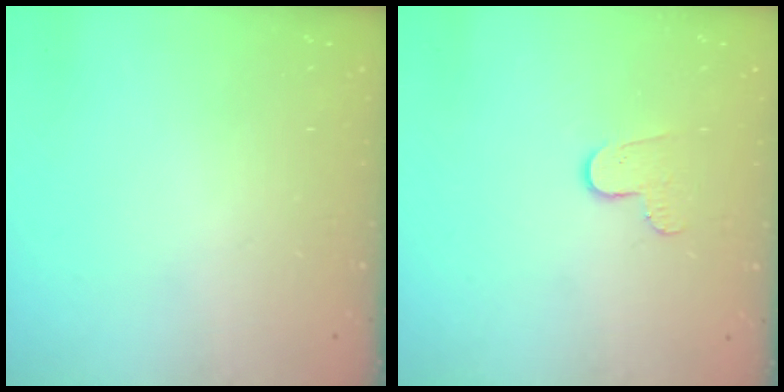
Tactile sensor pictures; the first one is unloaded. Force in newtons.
{"total": 6.2, "press": 6.1, "slide": 0.5}